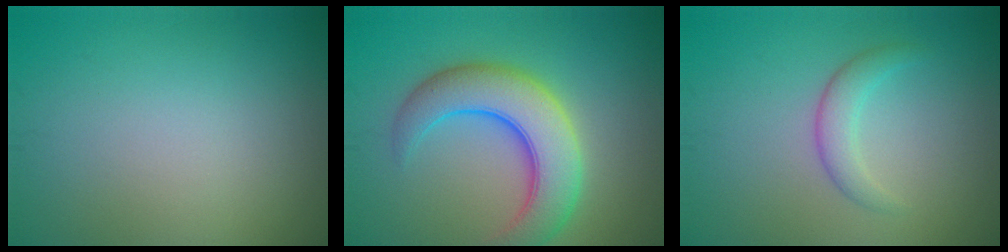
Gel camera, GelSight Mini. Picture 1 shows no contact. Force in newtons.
{"total": 7.5, "press": 7.5, "slide": 0.3}
{"total": 2.2, "press": 2.2, "slide": 0.1}